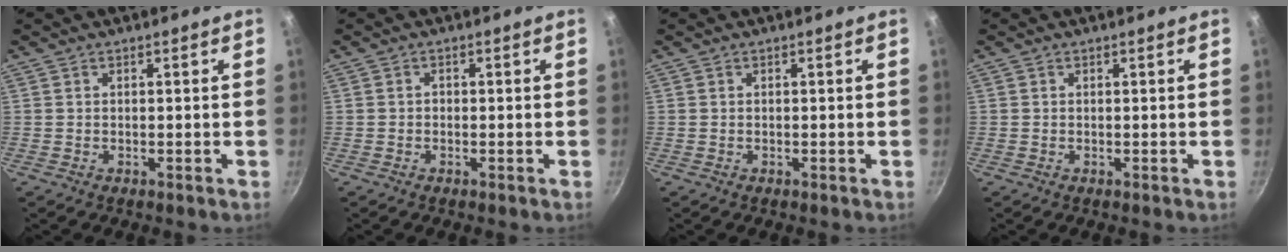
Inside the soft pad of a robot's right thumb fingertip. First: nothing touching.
{"total": 0.7, "force": [-0.2, 0.6, 0.4], "torque": [-0.001, 0.003, -0.008]}
{"total": 0.0}
{"total": 0.0}